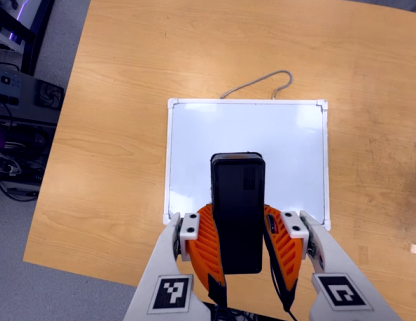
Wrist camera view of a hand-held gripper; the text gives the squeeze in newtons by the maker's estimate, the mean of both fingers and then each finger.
{"total": 9.5, "left": 8.4, "right": 10.7}